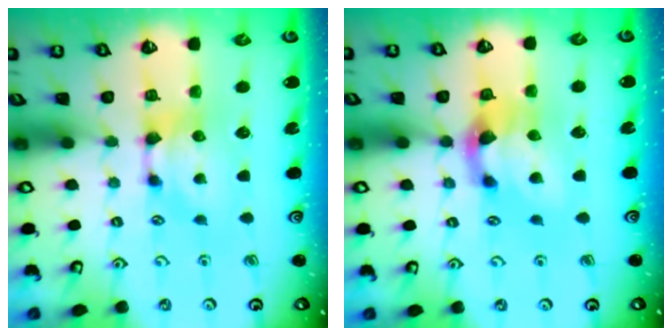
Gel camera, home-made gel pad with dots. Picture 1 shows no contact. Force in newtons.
{"total": 2.8, "press": 2.3, "slide": 1.7}